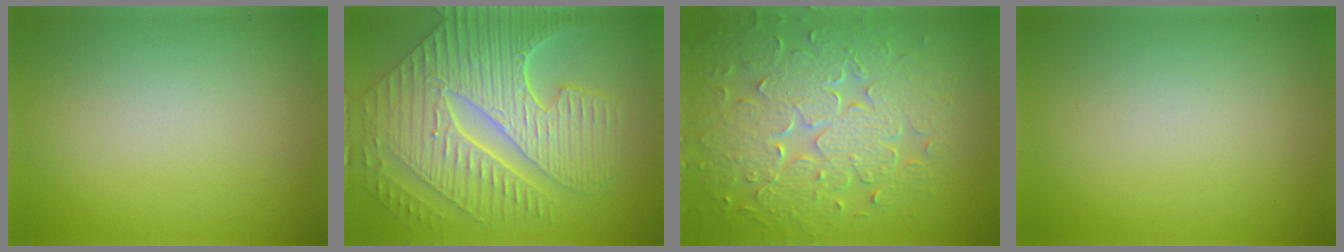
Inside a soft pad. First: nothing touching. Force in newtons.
{"total": 10.1, "press": 7.1, "slide": 7.1}
{"total": 8.2, "press": 5.9, "slide": 5.6}
{"total": 0.0}